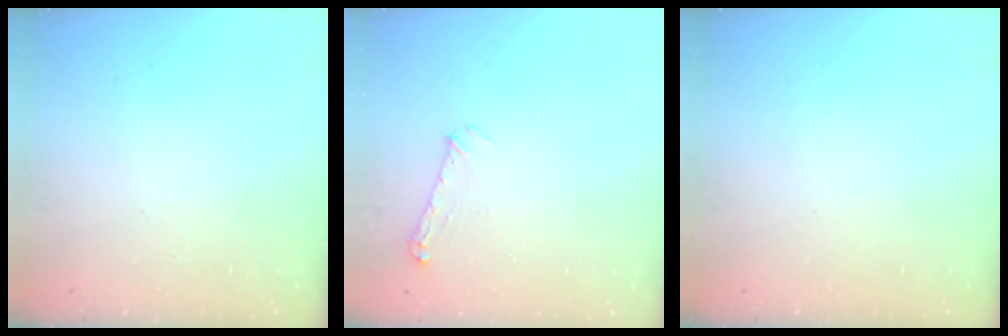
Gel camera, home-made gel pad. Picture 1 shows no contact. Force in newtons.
{"total": 5.2, "press": 5.2, "slide": 0.5}
{"total": 0.0}